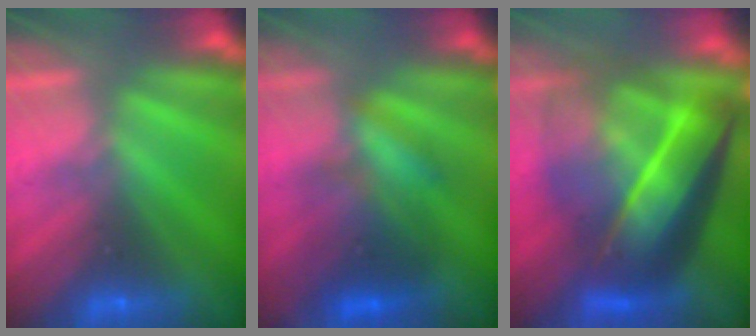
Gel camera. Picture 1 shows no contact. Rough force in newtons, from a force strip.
{"total": 3.4}
{"total": 7.6}